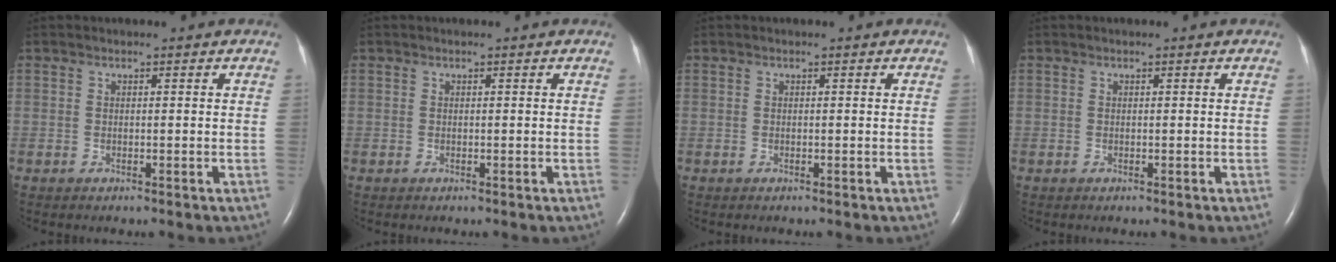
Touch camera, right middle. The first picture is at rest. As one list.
[{"total": 0.0}, {"total": 0.0}, {"total": 0.0}]